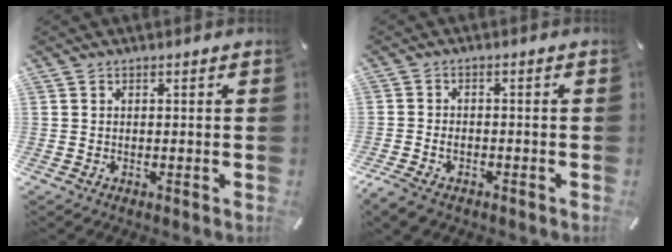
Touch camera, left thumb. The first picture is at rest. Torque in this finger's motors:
{"motor_torque": [0.14, 1.22, 0.48, 0.37, 0.10]}